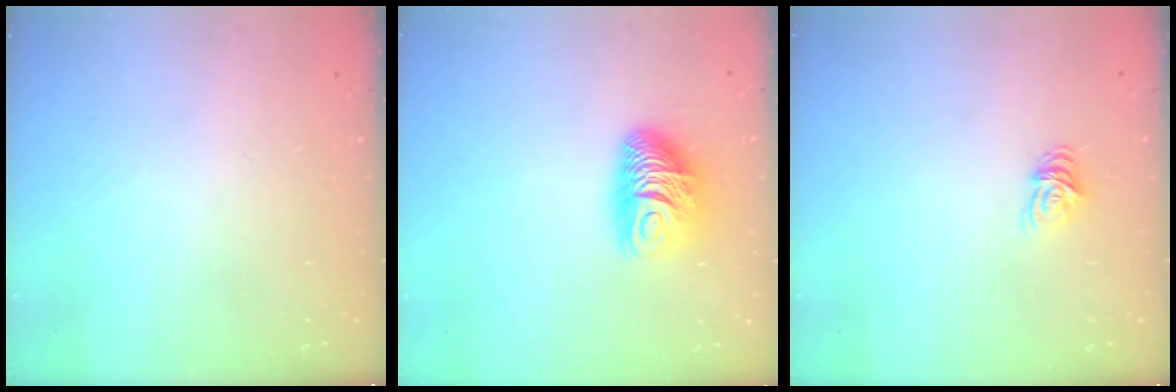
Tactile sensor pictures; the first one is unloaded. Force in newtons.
{"total": 10.3, "press": 10.3, "slide": 0.8}
{"total": 5.5, "press": 5.4, "slide": 0.6}